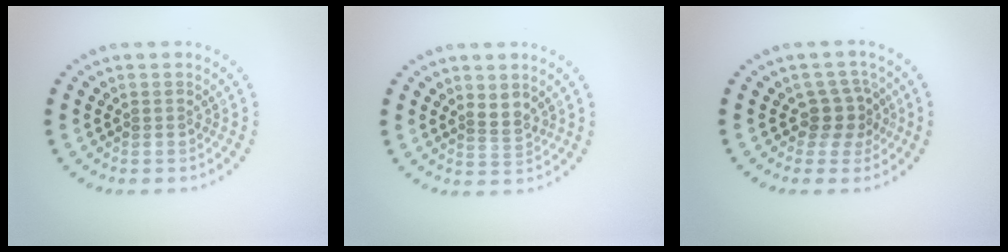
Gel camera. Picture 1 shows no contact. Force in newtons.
{"total": 1.6, "press": 1.2, "slide": 1.1}
{"total": 2.5, "press": 2.0, "slide": 1.6}